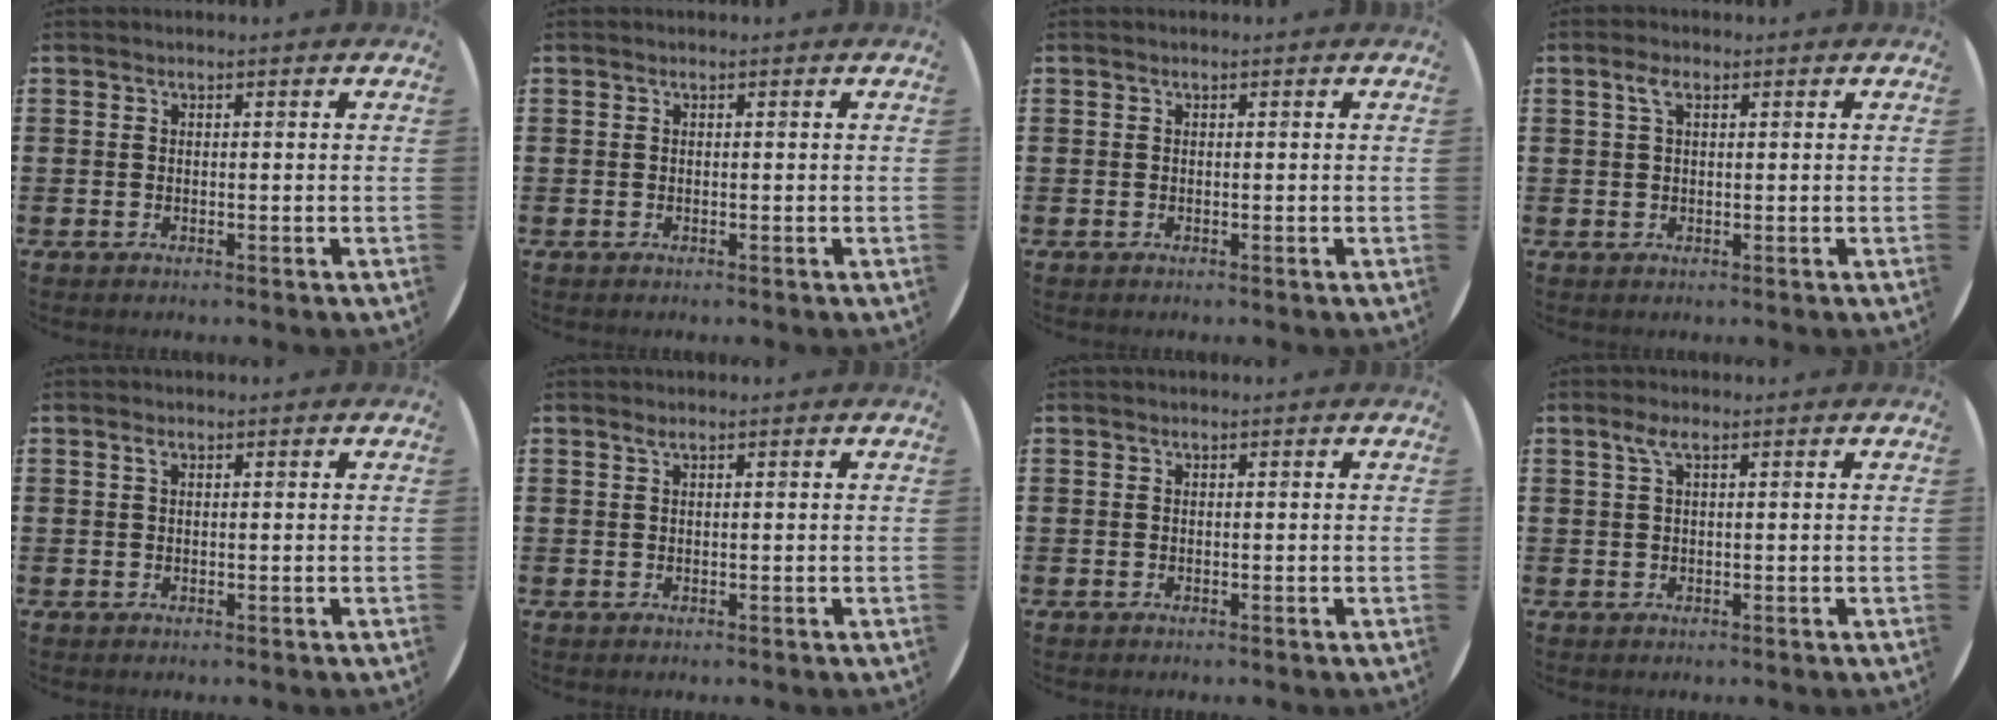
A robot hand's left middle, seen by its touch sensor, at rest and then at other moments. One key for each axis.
{"total": 0.0}
{"total": 0.0}
{"total": 2.2, "fx": 1.0, "fy": 1.0, "fz": 1.7, "tx": -0.038, "ty": 0.006, "tz": 0.017}
{"total": 0.9, "fx": 0.4, "fy": 0.5, "fz": 0.6, "tx": -0.006, "ty": 0.000, "tz": 0.006}
{"total": 0.6, "fx": 0.4, "fy": 0.0, "fz": 0.5, "tx": -0.009, "ty": 0.000, "tz": 0.007}
{"total": 0.0}
{"total": 1.9, "fx": 0.8, "fy": 0.4, "fz": 1.6, "tx": -0.034, "ty": 0.007, "tz": 0.013}